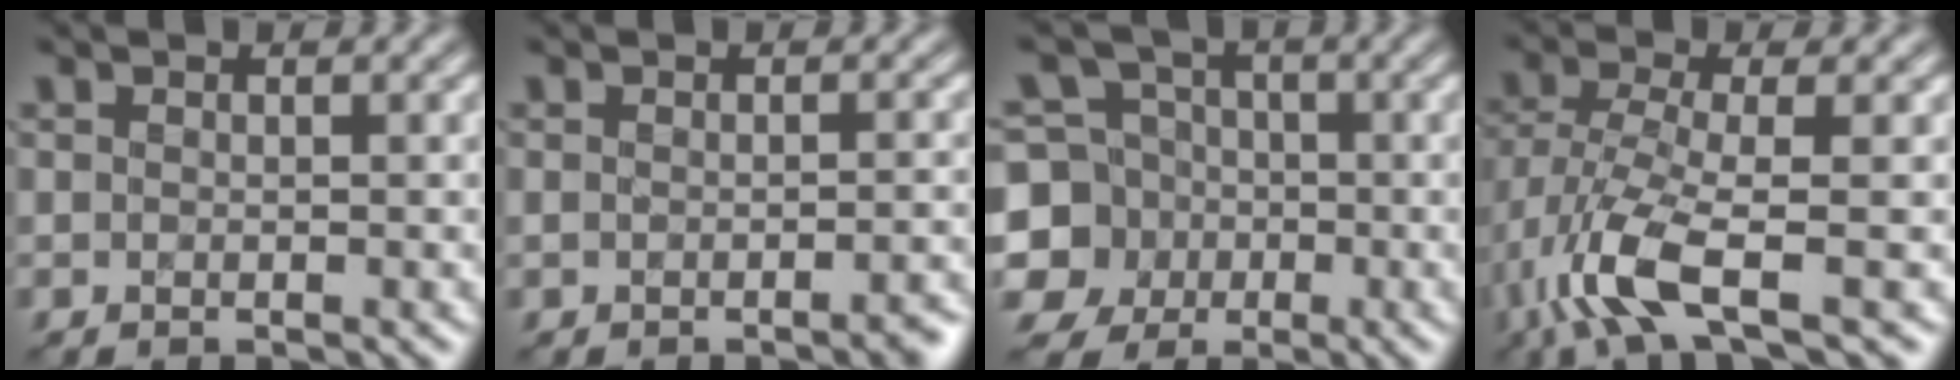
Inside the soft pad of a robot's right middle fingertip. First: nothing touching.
{"total": 1.6, "force": [-0.9, 0.4, 1.2], "torque": [-0.005, 0.008, -0.015]}
{"total": 9.5, "force": [-1.7, 9.2, 1.8], "torque": [-0.065, 0.017, -0.058]}
{"total": 6.4, "force": [-3.0, 1.9, 5.4], "torque": [-0.131, -0.003, -0.063]}